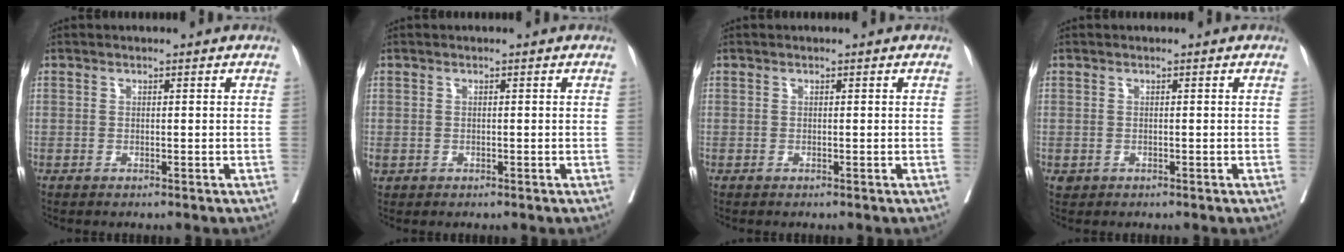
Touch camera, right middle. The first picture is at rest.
{"total": 0.9, "force": [-0.1, 0.8, 0.3], "torque": [-0.006, 0.003, 0.002]}
{"total": 0.0}
{"total": 0.7, "force": [-0.2, 0.6, 0.2], "torque": [-0.004, 0.001, 0.002]}